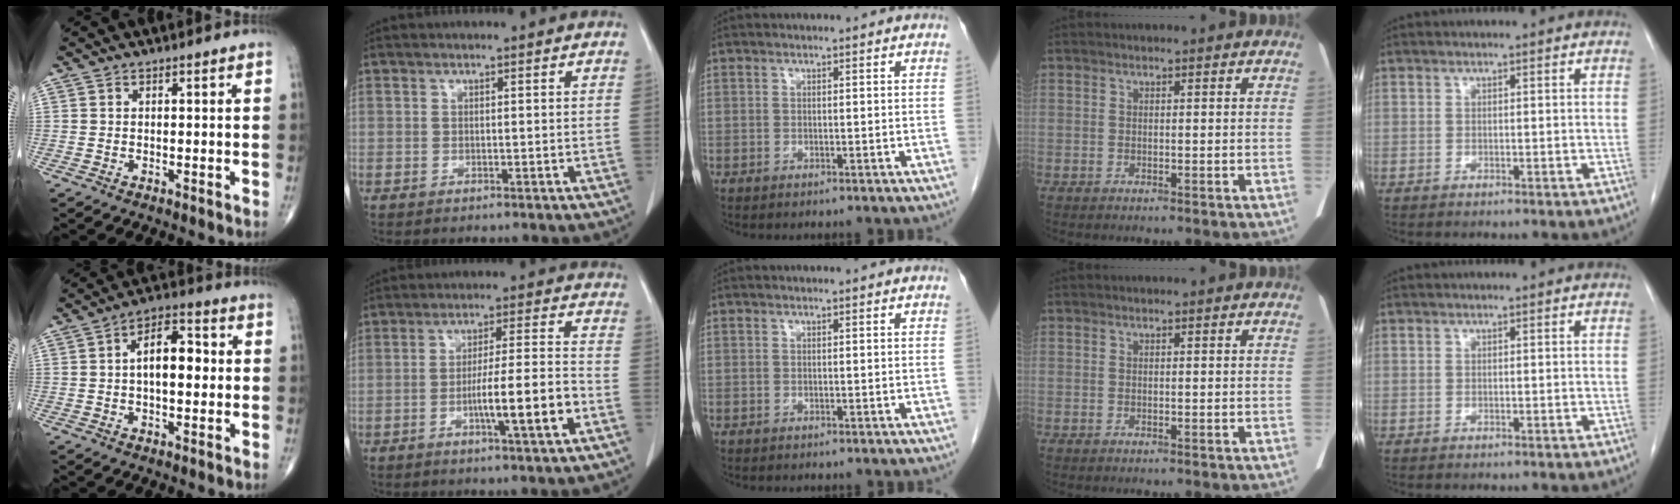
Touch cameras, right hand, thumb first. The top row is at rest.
{"thumb": {"total": 9.7, "force": [0.6, 5.0, 8.3], "torque": [-0.120, 0.022, 0.004]}, "index": {"total": 9.6, "force": [-3.4, 0.0, 9.0], "torque": [-0.145, 0.000, -0.055]}}